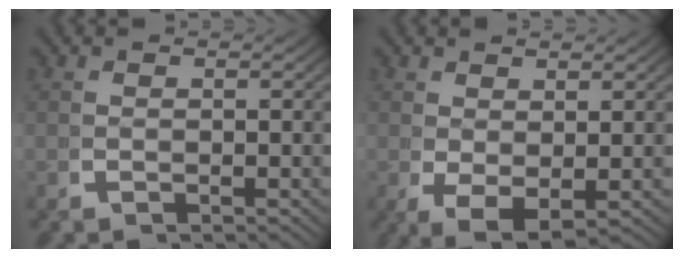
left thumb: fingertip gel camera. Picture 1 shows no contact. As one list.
[{"total": 3.7, "force": [-1.1, 2.3, 2.7], "torque": [-0.061, -0.032, 0.006]}]